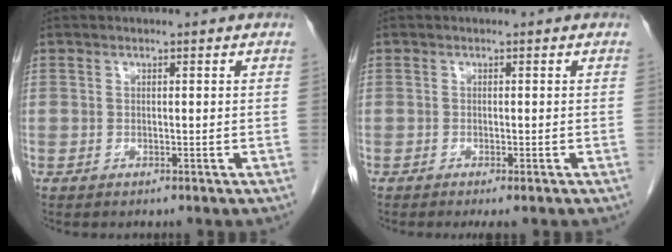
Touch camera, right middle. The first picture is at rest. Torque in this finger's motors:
{"motor_torque": [0.22, -0.21, 0.05, 0.01]}